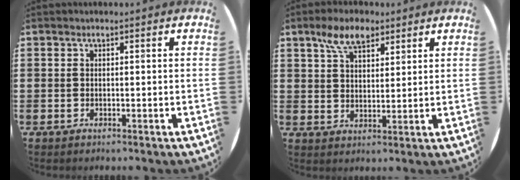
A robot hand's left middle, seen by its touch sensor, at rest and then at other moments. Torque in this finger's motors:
{"motor_torque": [1.02, -1.01, 0.17, 0.03]}